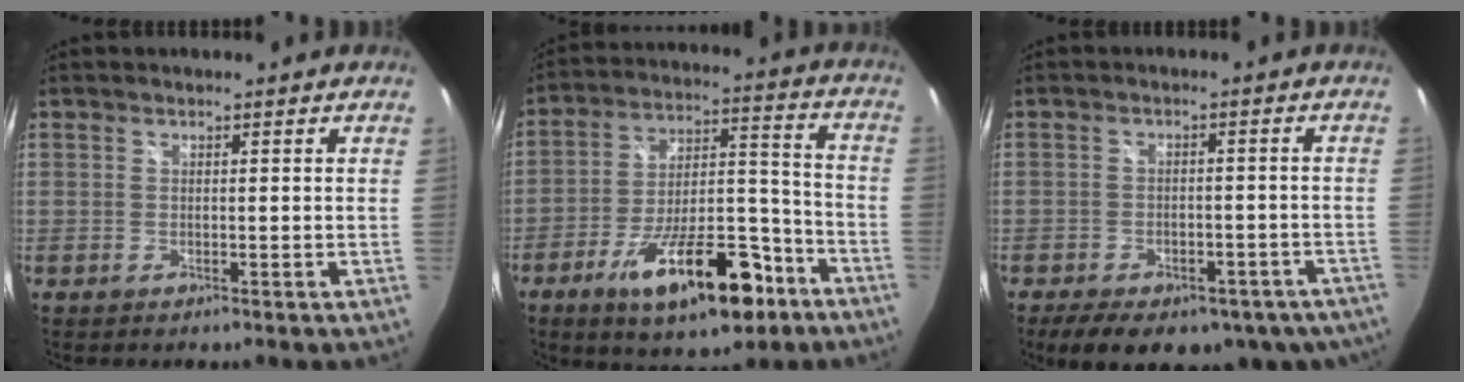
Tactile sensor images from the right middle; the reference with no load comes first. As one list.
[{"total": 19.7, "force": [-11.4, 7.4, 14.3], "torque": [-0.240, 0.003, -0.172]}, {"total": 19.1, "force": [-13.5, 9.3, 9.8], "torque": [-0.178, -0.014, -0.156]}]